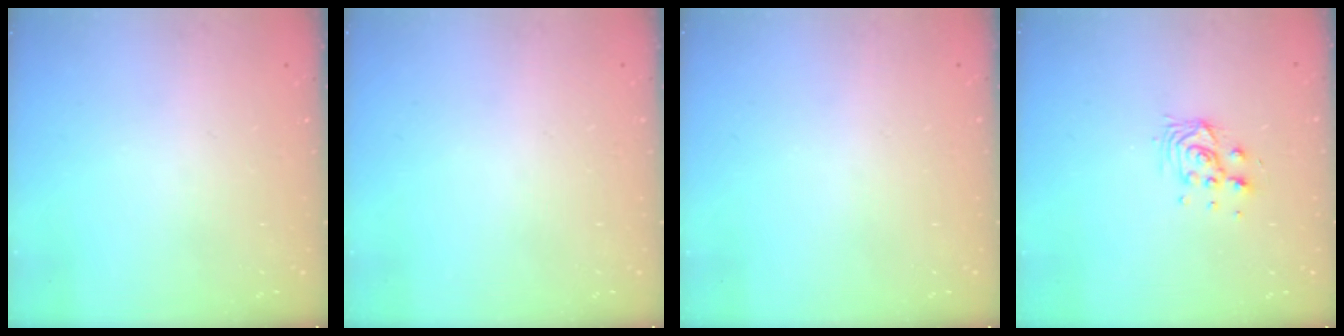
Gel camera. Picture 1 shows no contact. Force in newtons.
{"total": 0.0}
{"total": 0.0}
{"total": 5.9, "press": 5.9, "slide": 0.4}